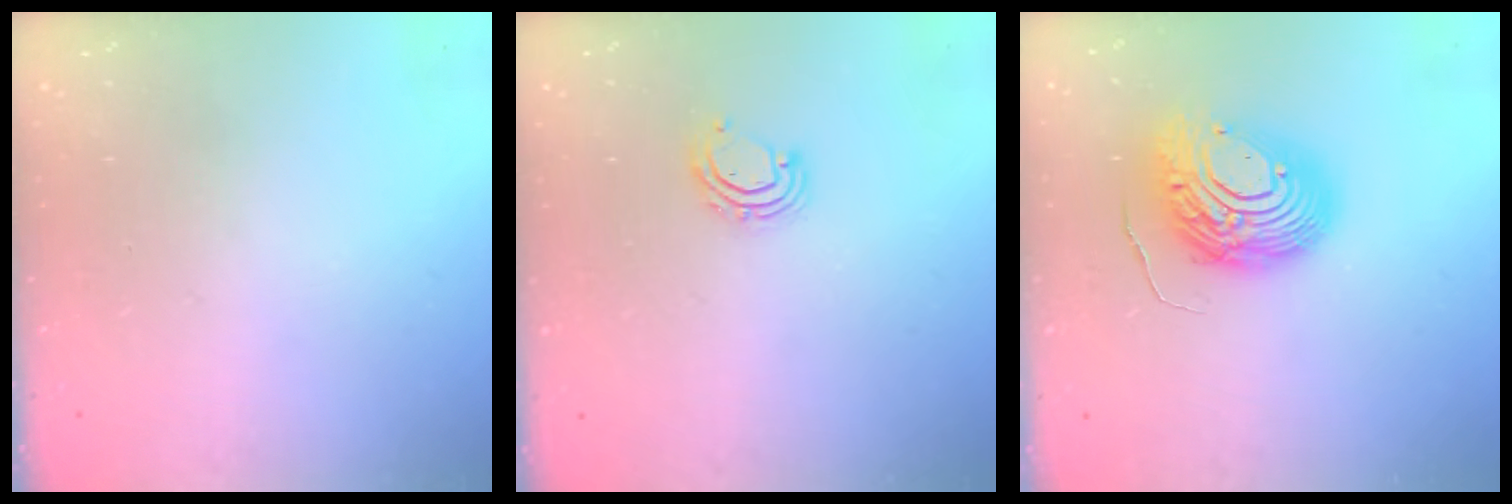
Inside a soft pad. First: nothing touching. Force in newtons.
{"total": 5.6, "press": 5.6, "slide": 0.4}
{"total": 13.5, "press": 13.4, "slide": 1.7}